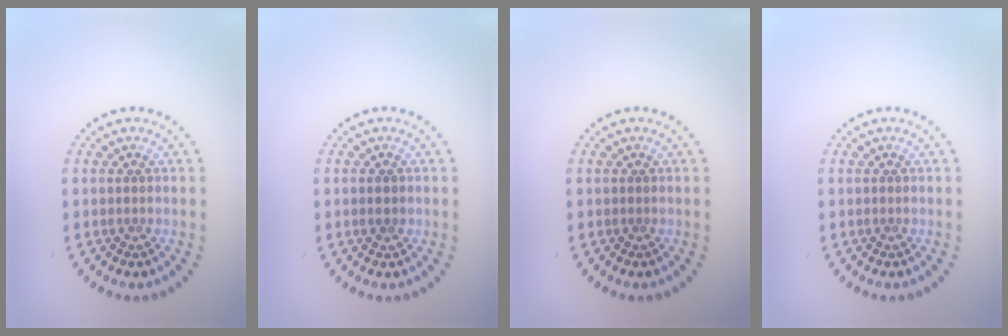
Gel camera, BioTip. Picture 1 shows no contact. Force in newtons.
{"total": 1.2, "press": 1.2, "slide": 0.2}
{"total": 0.0}
{"total": 0.0}